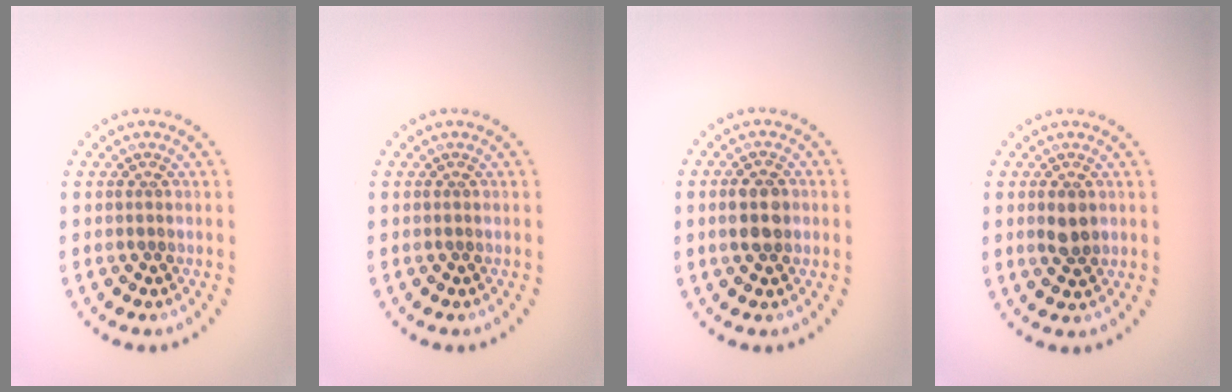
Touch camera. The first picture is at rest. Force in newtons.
{"total": 0.0}
{"total": 2.5, "press": 2.5, "slide": 0.1}
{"total": 1.9, "press": 1.9, "slide": 0.1}